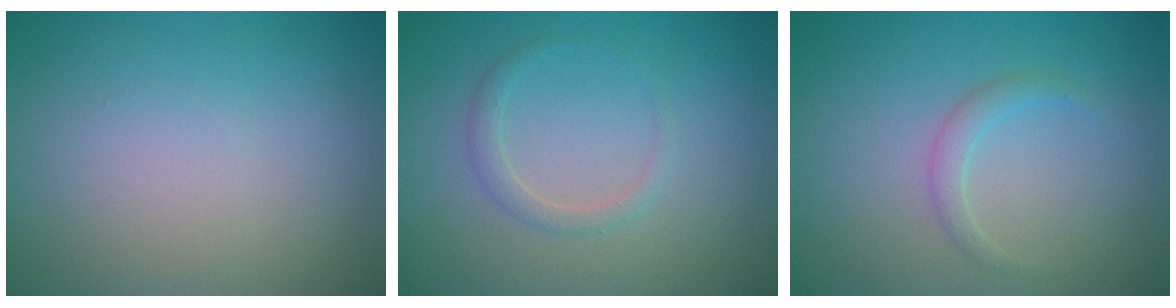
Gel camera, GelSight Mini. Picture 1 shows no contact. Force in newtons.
{"total": 1.3, "press": 1.3, "slide": 0.1}
{"total": 1.3, "press": 1.2, "slide": 0.2}